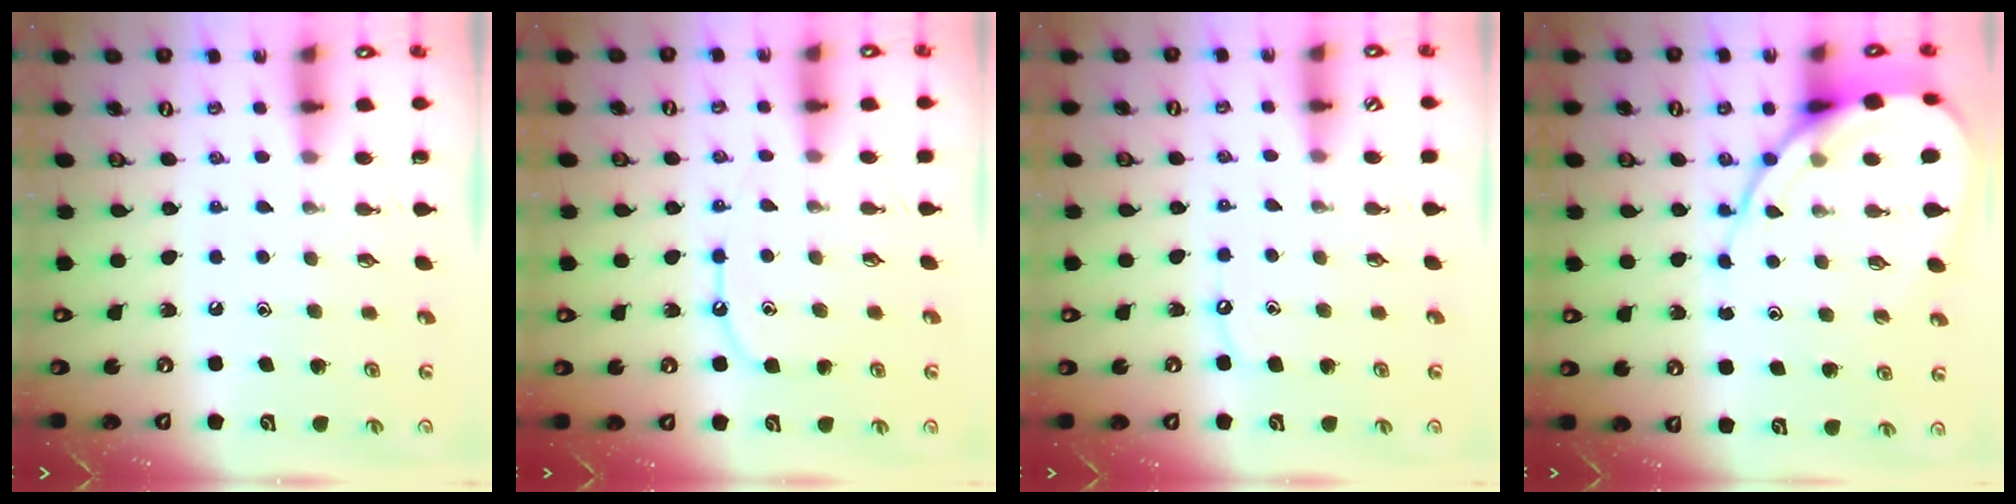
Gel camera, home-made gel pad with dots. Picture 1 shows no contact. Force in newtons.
{"total": 7.3, "press": 7.2, "slide": 0.8}
{"total": 4.5, "press": 4.4, "slide": 0.6}
{"total": 12.1, "press": 12.1, "slide": 0.9}